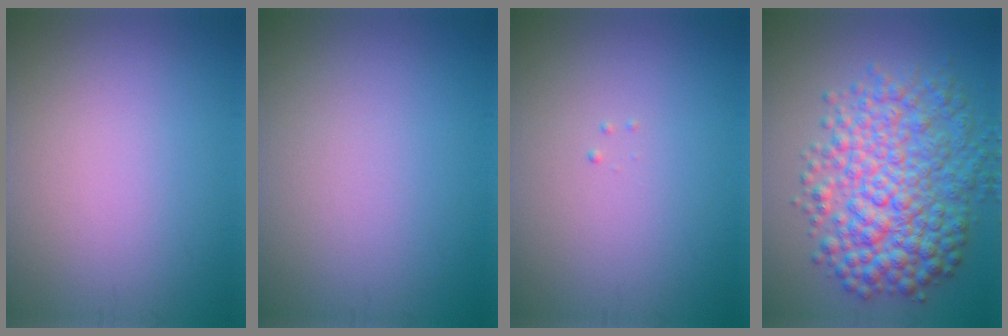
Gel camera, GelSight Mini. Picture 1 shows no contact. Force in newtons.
{"total": 0.0}
{"total": 0.0}
{"total": 8.7, "press": 8.7, "slide": 0.1}